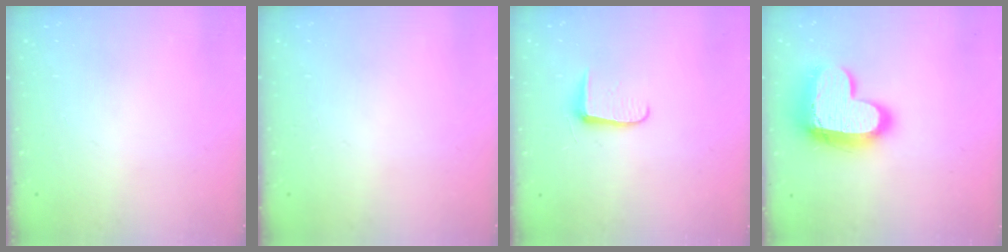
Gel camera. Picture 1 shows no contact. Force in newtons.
{"total": 0.0}
{"total": 5.9, "press": 5.8, "slide": 0.8}
{"total": 17.1, "press": 17.0, "slide": 1.6}